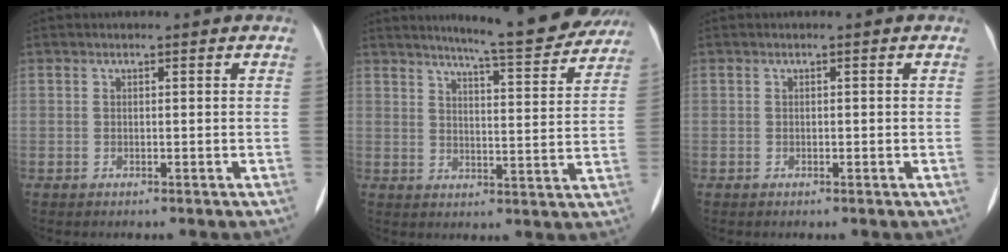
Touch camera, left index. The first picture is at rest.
{"total": 12.9, "force": [11.8, 1.1, 5.0], "torque": [-0.066, -0.010, 0.146]}
{"total": 0.0}